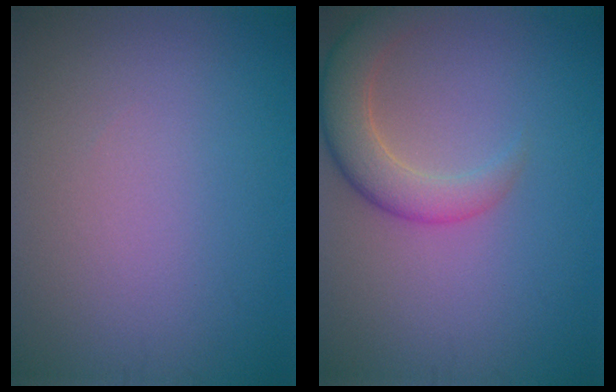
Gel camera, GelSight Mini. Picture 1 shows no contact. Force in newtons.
{"total": 4.4, "press": 4.4, "slide": 0.4}